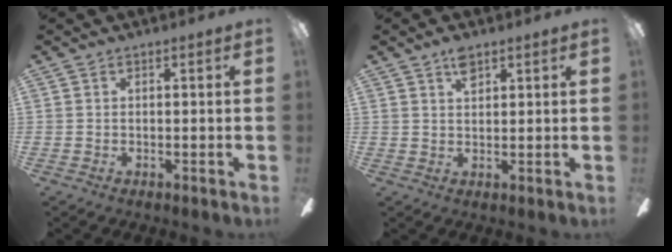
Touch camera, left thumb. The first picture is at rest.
{"total": 3.7, "force": [2.3, 1.8, 2.2], "torque": [-0.034, -0.002, 0.038]}